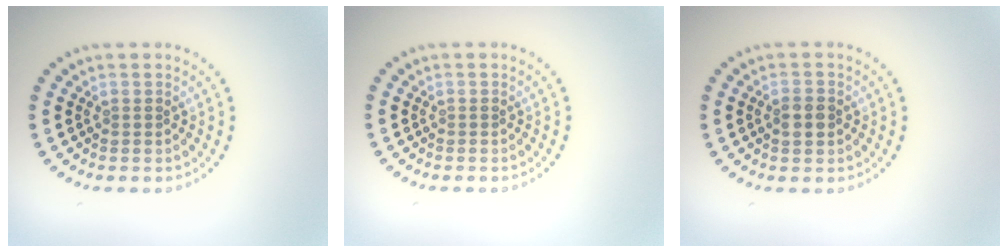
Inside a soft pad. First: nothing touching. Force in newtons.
{"total": 0.0}
{"total": 1.8, "press": 1.7, "slide": 0.3}